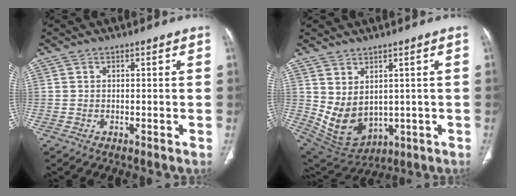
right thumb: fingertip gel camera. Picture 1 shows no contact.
{"total": 10.0, "force": [1.2, 6.8, 7.2], "torque": [-0.117, -0.015, 0.060]}